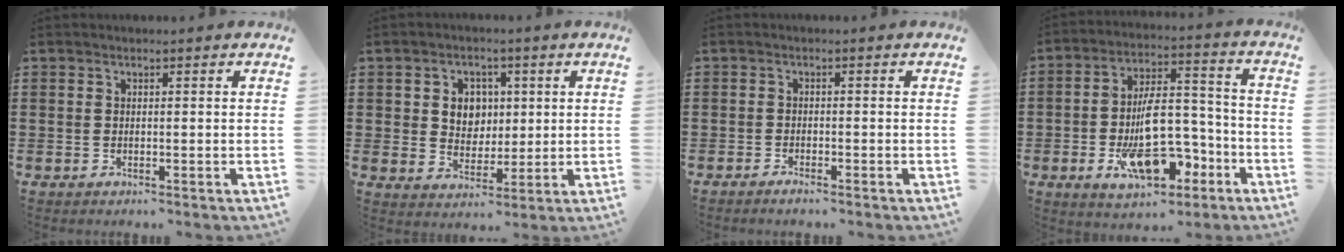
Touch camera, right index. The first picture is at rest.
{"total": 5.0, "force": [1.1, 4.5, 1.7], "torque": [-0.039, 0.009, 0.014]}
{"total": 1.0, "force": [-1.0, 0.1, 0.3], "torque": [-0.010, -0.002, -0.017]}
{"total": 13.1, "force": [-4.4, 6.2, 10.7], "torque": [-0.180, 0.010, -0.075]}